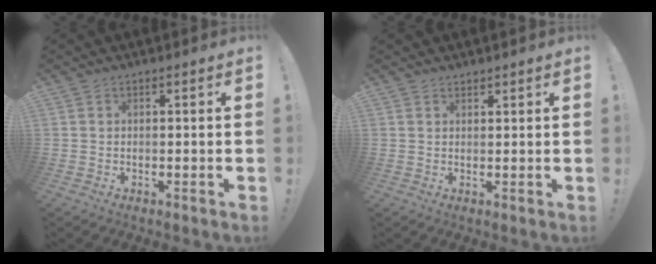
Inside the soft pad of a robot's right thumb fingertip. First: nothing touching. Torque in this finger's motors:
{"motor_torque": [0.11, -0.24, -0.16, -0.17, 0.01]}